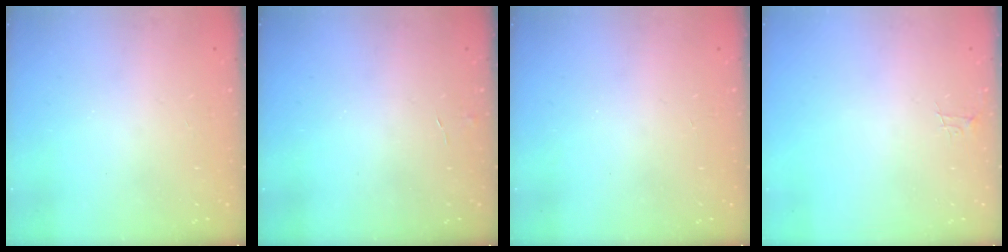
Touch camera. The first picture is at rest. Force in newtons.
{"total": 2.9, "press": 2.9, "slide": 0.3}
{"total": 0.0}
{"total": 3.8, "press": 3.8, "slide": 0.4}